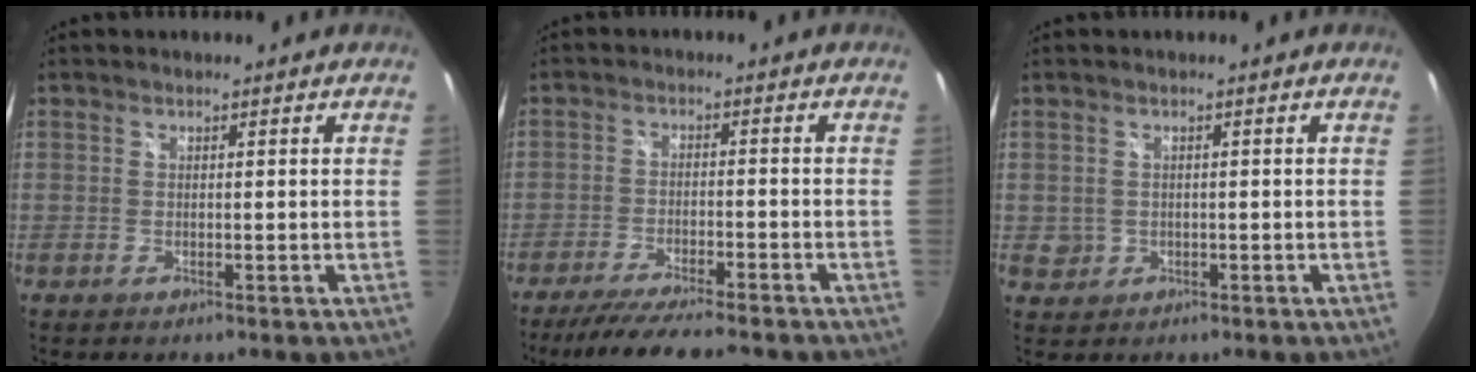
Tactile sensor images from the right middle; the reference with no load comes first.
{"total": 12.9, "force": [-11.0, 1.7, 6.4], "torque": [-0.130, -0.023, -0.172]}
{"total": 2.4, "force": [-0.1, 2.3, 0.5], "torque": [-0.008, -0.001, 0.001]}